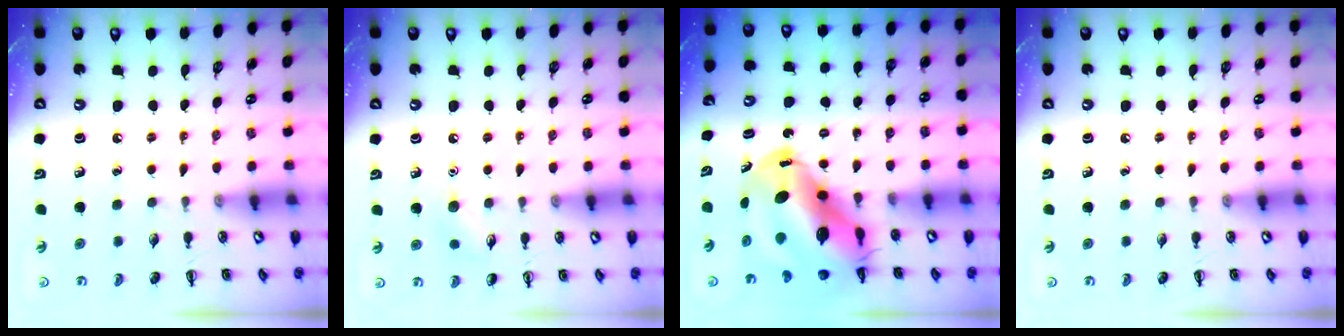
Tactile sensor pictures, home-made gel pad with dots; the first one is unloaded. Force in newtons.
{"total": 6.1, "press": 5.8, "slide": 2.0}
{"total": 16.1, "press": 15.4, "slide": 4.6}
{"total": 0.0}